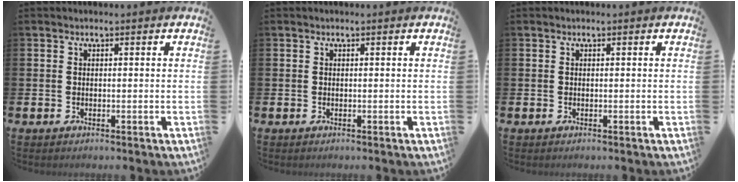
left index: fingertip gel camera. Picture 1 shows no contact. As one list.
[{"total": 0.0}, {"total": 0.0}]